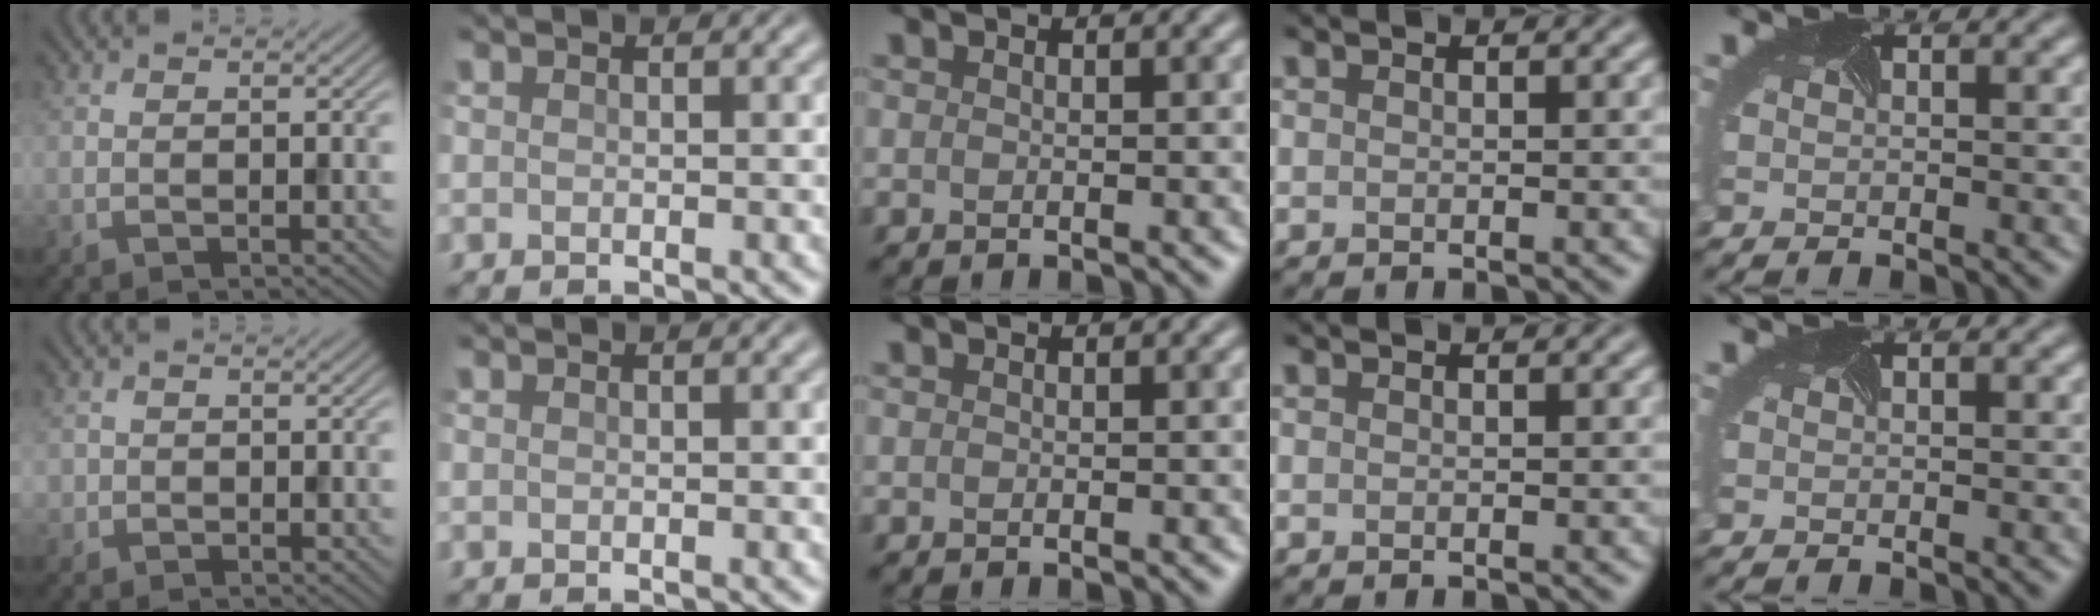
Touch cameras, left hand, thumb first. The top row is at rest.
{"thumb": {"total": 1.1, "force": [0.0, 1.1, 0.0], "torque": [0.004, -0.004, -0.005]}}